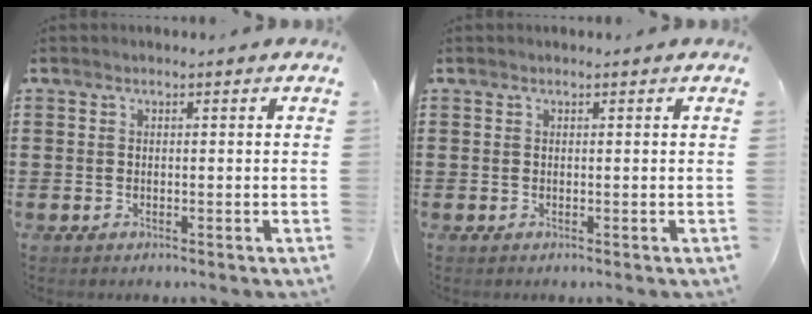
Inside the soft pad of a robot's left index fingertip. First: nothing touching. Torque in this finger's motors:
{"motor_torque": [-0.02, -0.01, 0.00, 0.00]}